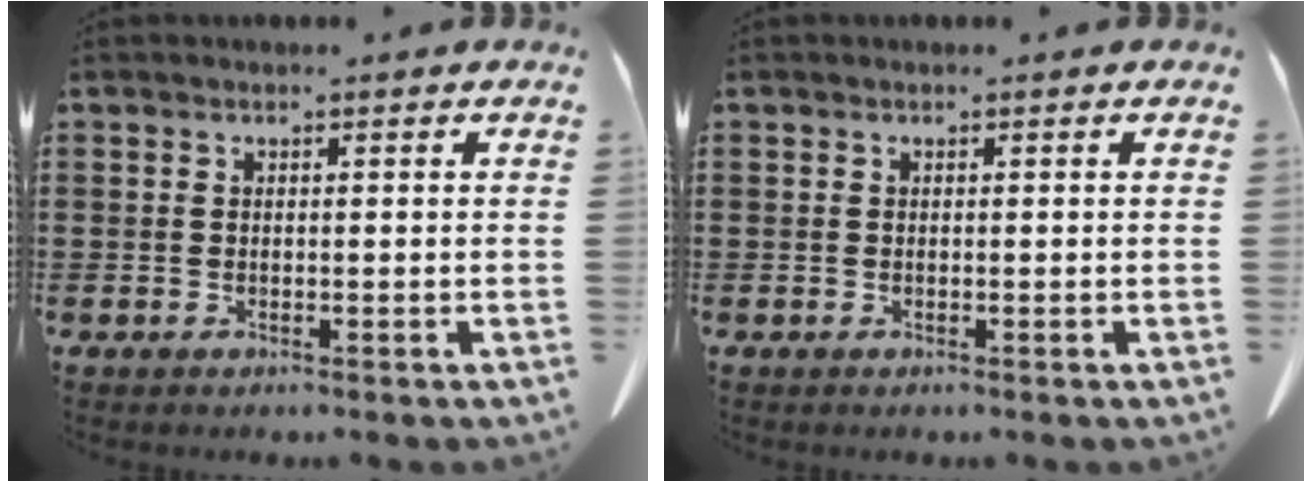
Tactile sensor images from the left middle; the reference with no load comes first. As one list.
[{"total": 0.0}]